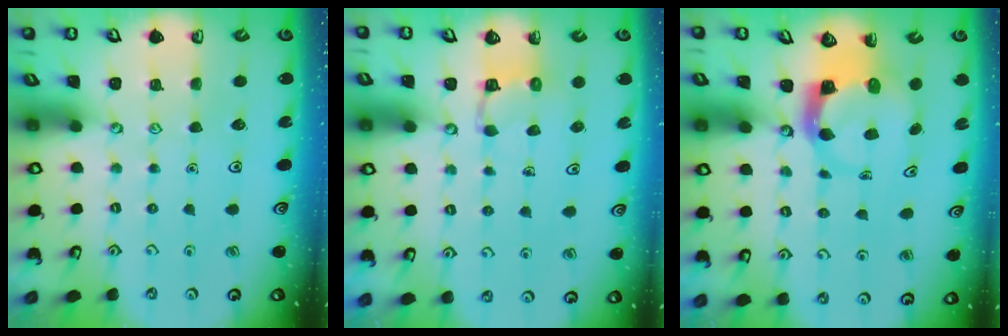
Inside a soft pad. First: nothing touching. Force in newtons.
{"total": 4.7, "press": 4.7, "slide": 0.4}
{"total": 4.0, "press": 3.9, "slide": 0.6}